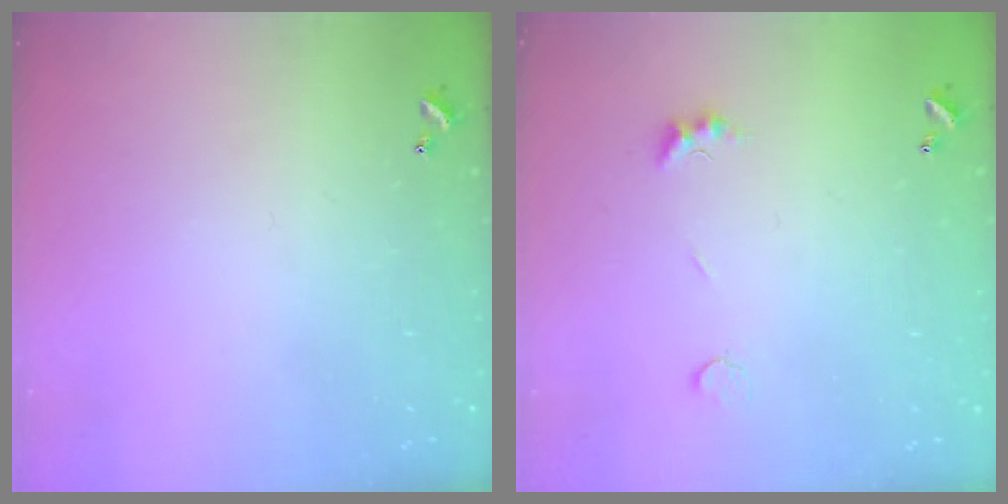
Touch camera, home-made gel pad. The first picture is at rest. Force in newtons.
{"total": 2.2, "press": 2.1, "slide": 0.6}